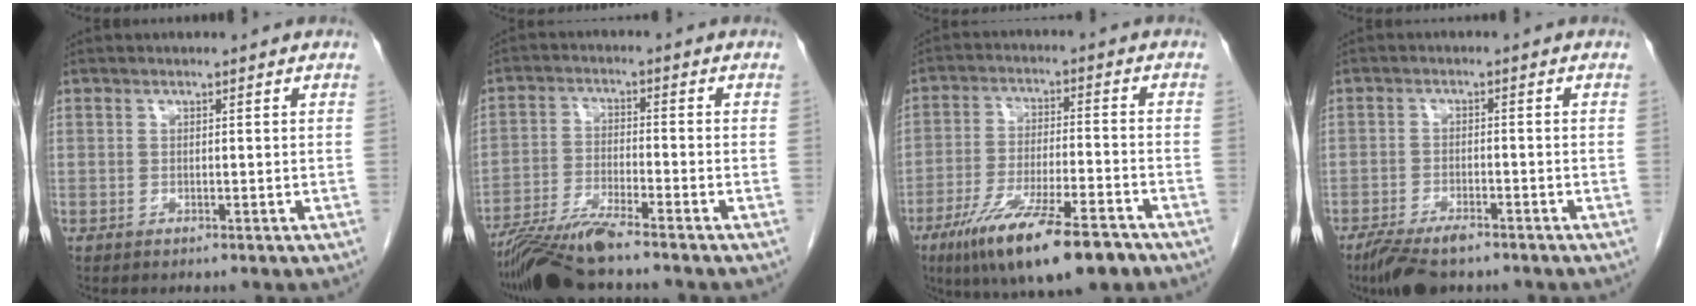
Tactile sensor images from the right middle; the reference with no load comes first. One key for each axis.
{"total": 8.7, "fx": -7.6, "fy": -0.7, "fz": 4.3, "tx": -0.074, "ty": -0.024, "tz": -0.138}
{"total": 15.4, "fx": -10.0, "fy": 2.5, "fz": 11.4, "tx": -0.191, "ty": -0.030, "tz": -0.168}
{"total": 6.5, "fx": -5.0, "fy": 1.8, "fz": 3.8, "tx": -0.068, "ty": -0.010, "tz": -0.086}